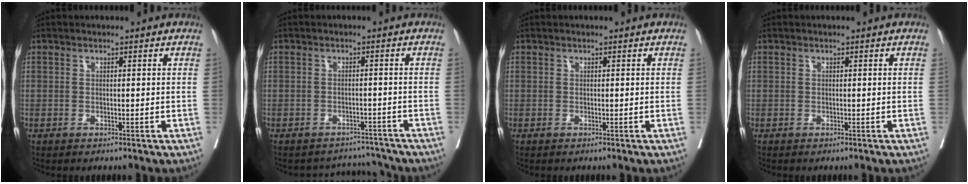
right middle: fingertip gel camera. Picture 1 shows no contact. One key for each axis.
{"total": 5.1, "fx": -4.8, "fy": 0.8, "fz": -1.4, "tx": 0.018, "ty": 0.017, "tz": -0.063}
{"total": 0.0}
{"total": 0.0}